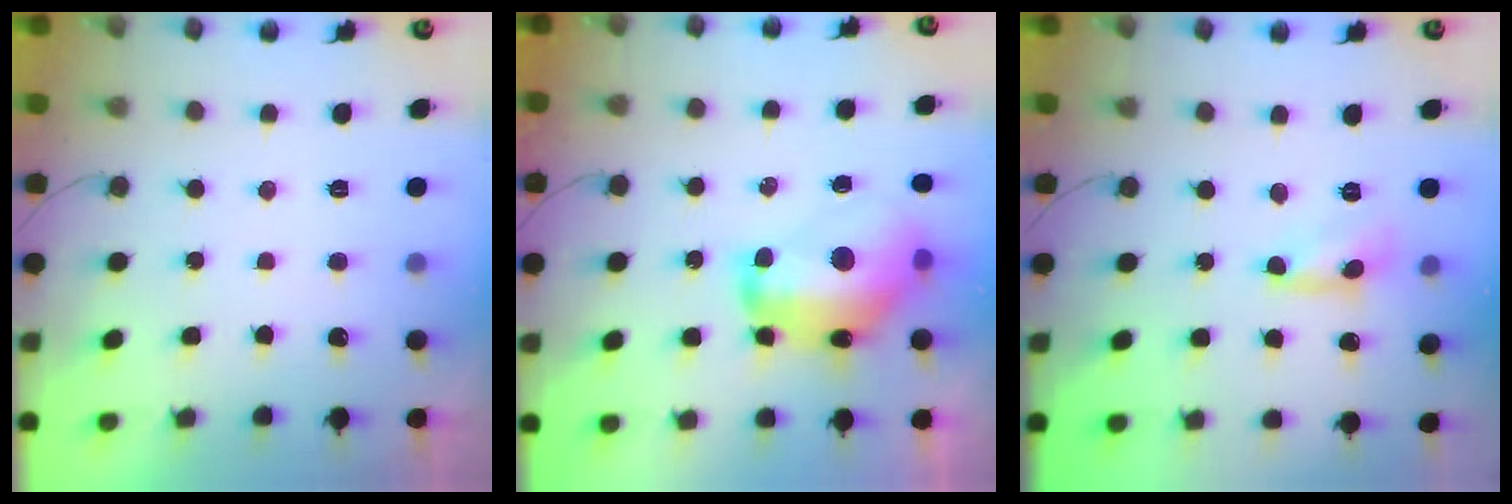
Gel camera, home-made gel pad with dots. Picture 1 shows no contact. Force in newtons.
{"total": 16.8, "press": 16.7, "slide": 1.0}
{"total": 1.8, "press": 1.8, "slide": 0.2}